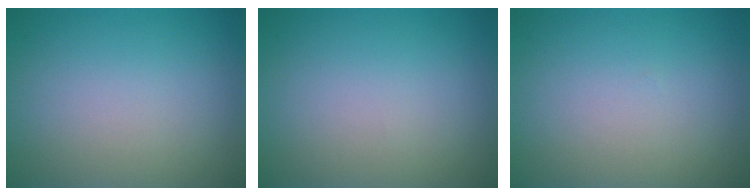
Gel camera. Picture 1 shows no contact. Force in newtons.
{"total": 0.0}
{"total": 0.0}